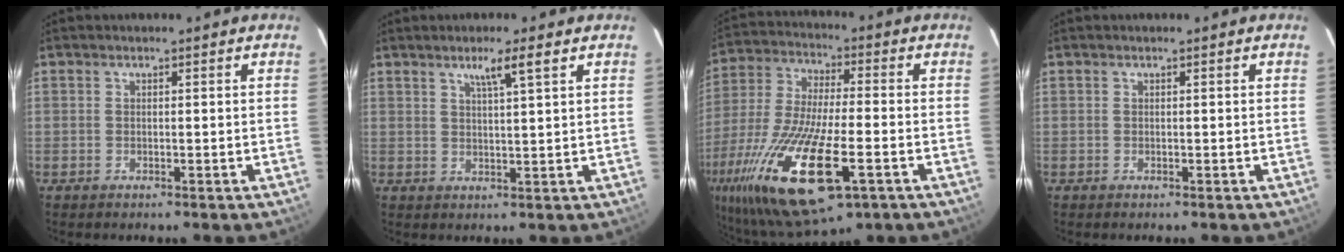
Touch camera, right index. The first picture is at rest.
{"total": 4.1, "force": [2.5, -0.3, 3.3], "torque": [-0.058, 0.000, 0.044]}
{"total": 27.0, "force": [-11.9, 8.9, 22.5], "torque": [-0.476, -0.073, -0.211]}
{"total": 0.0}